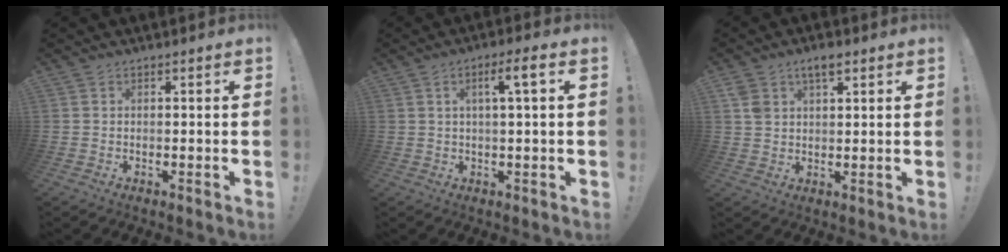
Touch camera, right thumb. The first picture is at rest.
{"total": 5.4, "force": [1.3, 0.4, 5.2], "torque": [-0.089, 0.003, 0.014]}
{"total": 5.2, "force": [2.9, 2.7, 3.3], "torque": [-0.053, -0.008, 0.053]}